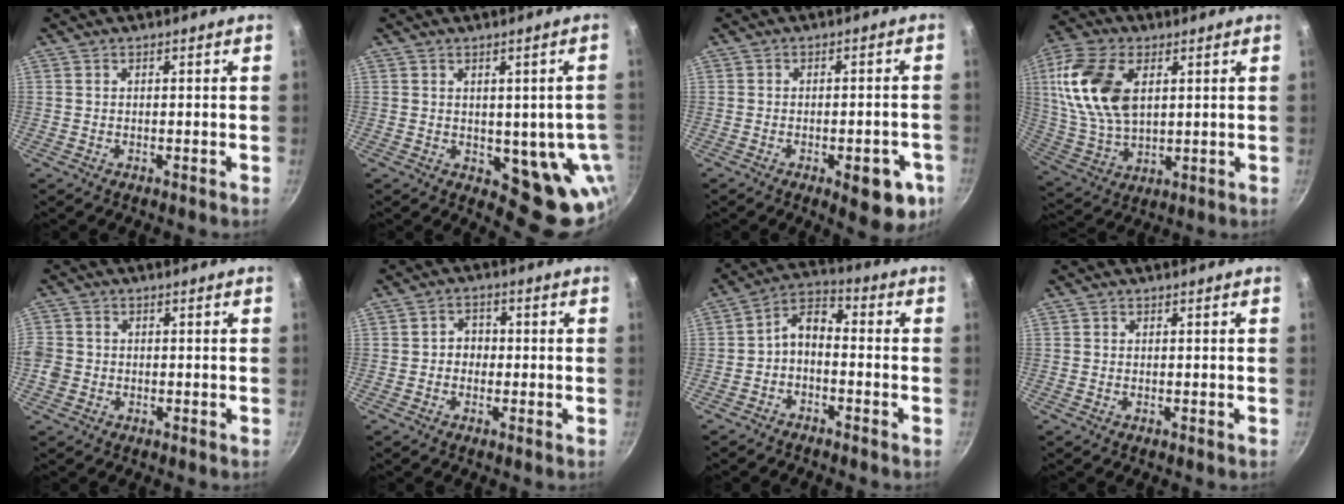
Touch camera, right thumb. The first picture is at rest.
{"total": 10.9, "force": [-0.9, 5.7, 9.2], "torque": [-0.069, -0.017, -0.003]}
{"total": 10.1, "force": [-4.0, 4.1, 8.3], "torque": [-0.069, 0.017, -0.044]}
{"total": 16.9, "force": [4.5, 10.2, 12.7], "torque": [-0.239, -0.011, 0.093]}
{"total": 4.3, "force": [-1.0, 3.8, 1.7], "torque": [-0.033, 0.009, -0.022]}
{"total": 3.3, "force": [-0.5, 3.0, 1.4], "torque": [0.002, 0.009, -0.013]}
{"total": 5.8, "force": [-2.2, 3.4, 4.2], "torque": [-0.076, 0.050, -0.048]}
{"total": 0.0}